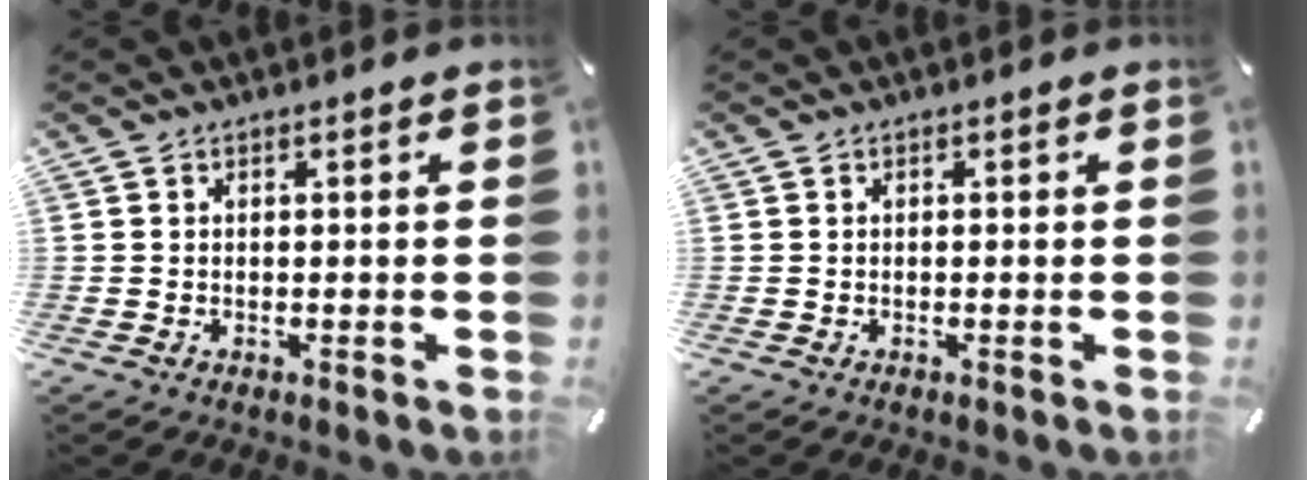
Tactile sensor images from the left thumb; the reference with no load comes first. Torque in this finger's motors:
{"motor_torque": [0.04, 0.26, 0.03, -0.18, 0.00]}